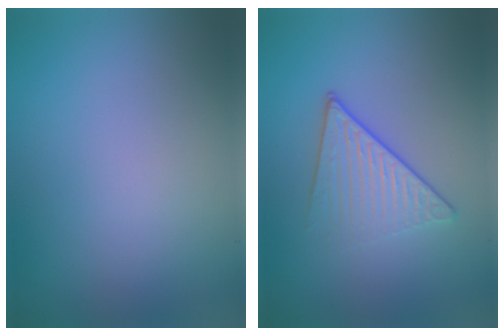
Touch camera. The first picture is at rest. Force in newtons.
{"total": 3.8, "press": 2.8, "slide": 2.5}